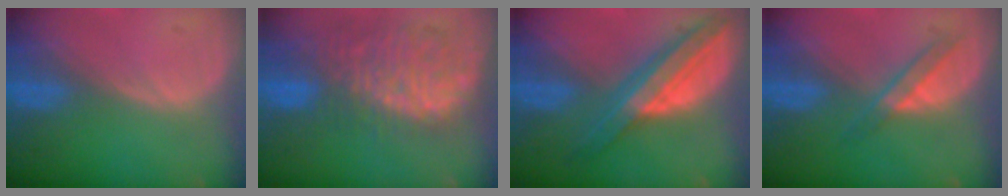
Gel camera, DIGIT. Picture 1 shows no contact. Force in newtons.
{"total": 10.4, "press": 9.8, "slide": 3.5}
{"total": 8.2, "press": 8.2, "slide": 0.6}
{"total": 3.1, "press": 3.1, "slide": 0.3}